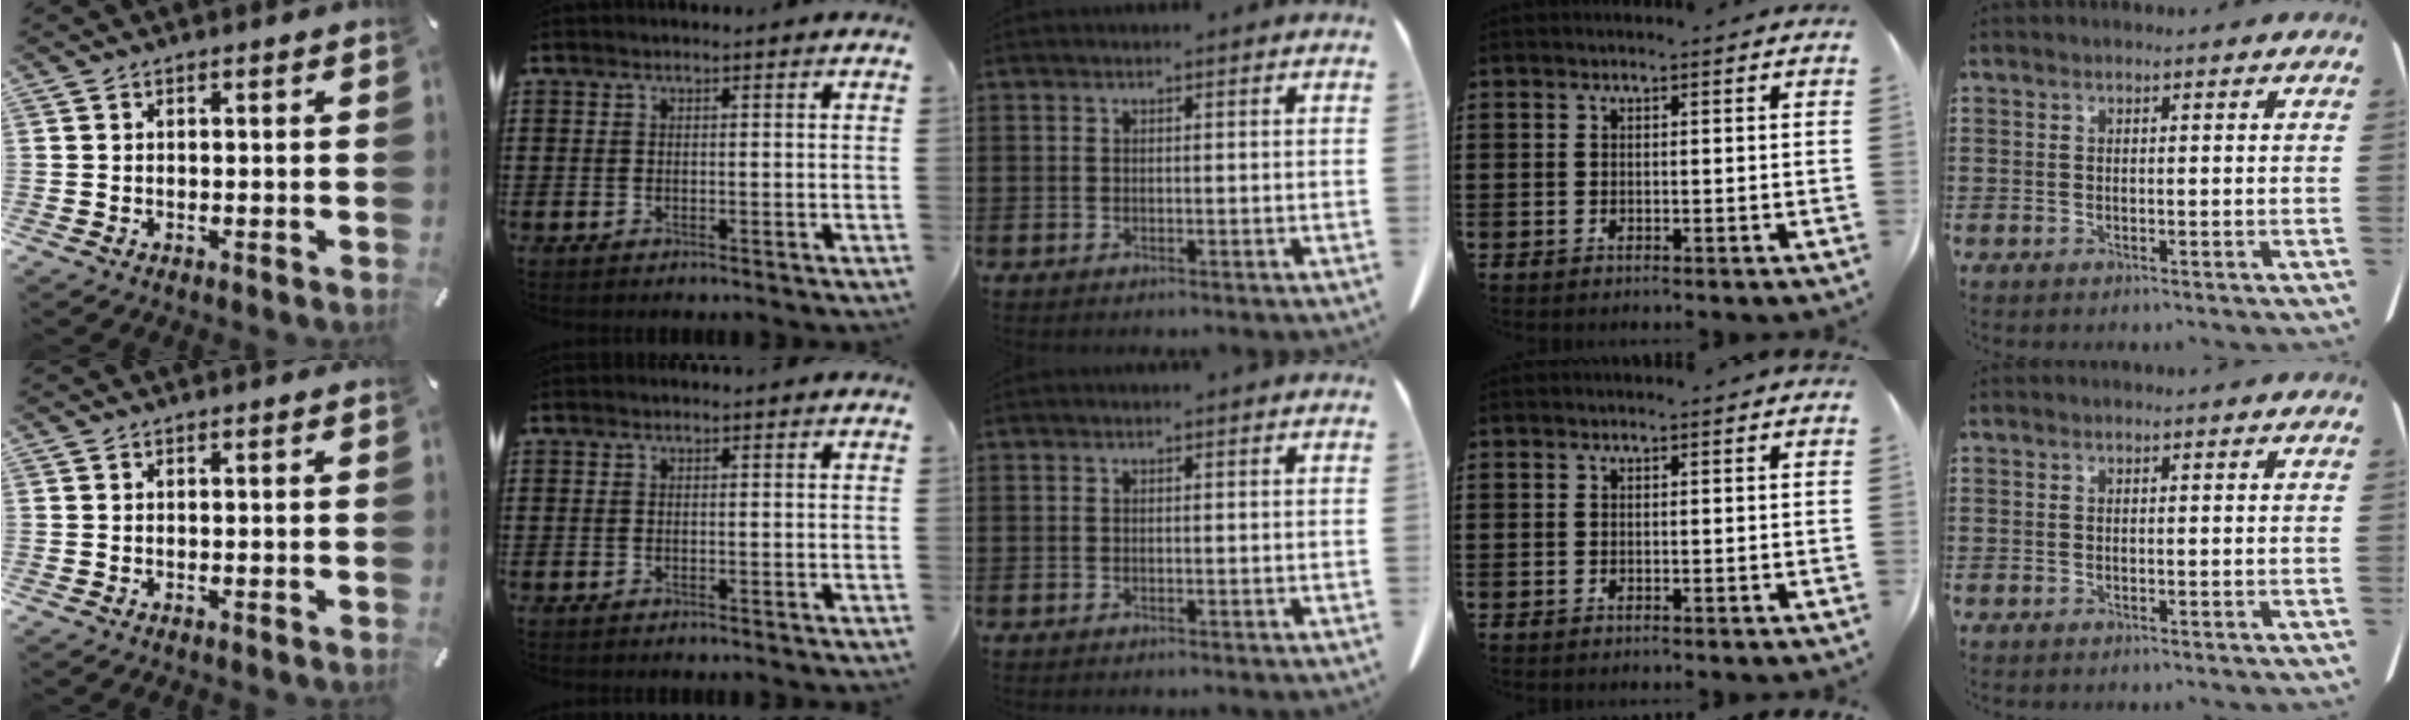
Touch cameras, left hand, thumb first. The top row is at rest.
{}